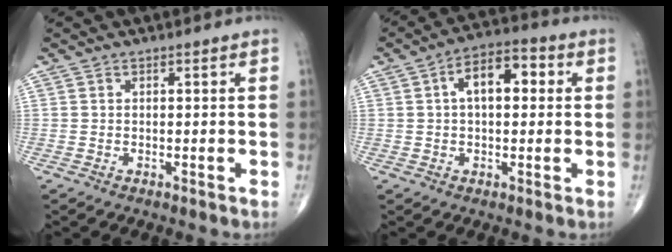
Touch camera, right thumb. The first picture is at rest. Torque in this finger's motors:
{"motor_torque": [0.30, 2.09, 0.92, 0.26, 0.06]}